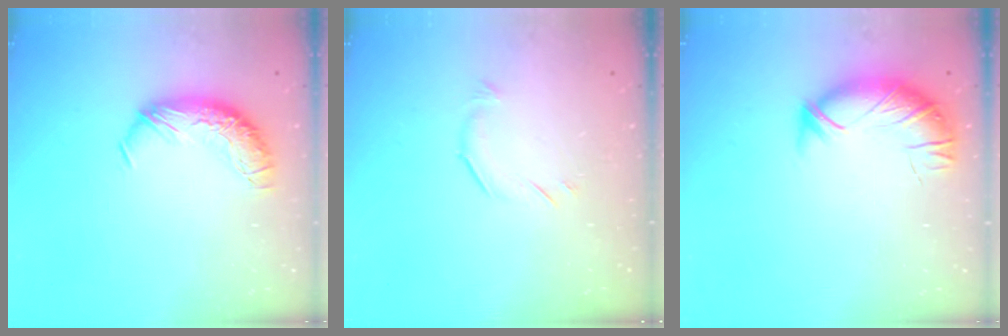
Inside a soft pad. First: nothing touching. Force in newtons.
{"total": 5.5, "press": 5.4, "slide": 1.2}
{"total": 3.5, "press": 2.8, "slide": 2.0}